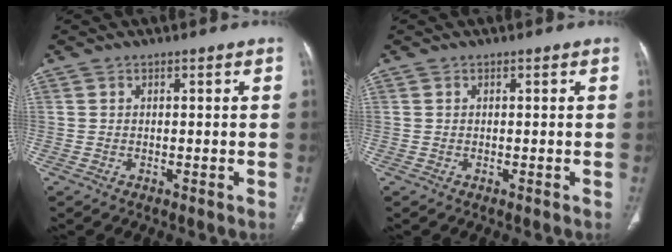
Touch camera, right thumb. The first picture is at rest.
{"total": 0.0}